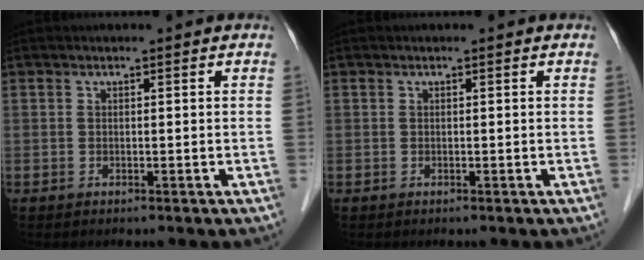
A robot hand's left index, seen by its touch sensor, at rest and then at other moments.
{"total": 0.0}